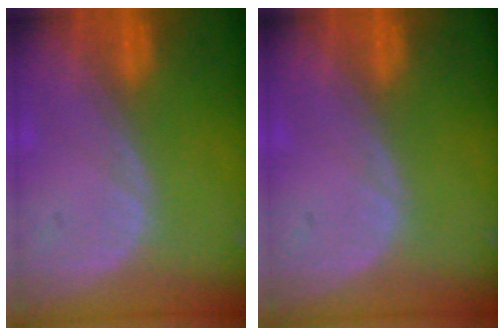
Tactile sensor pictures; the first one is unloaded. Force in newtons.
{"total": 0.0}